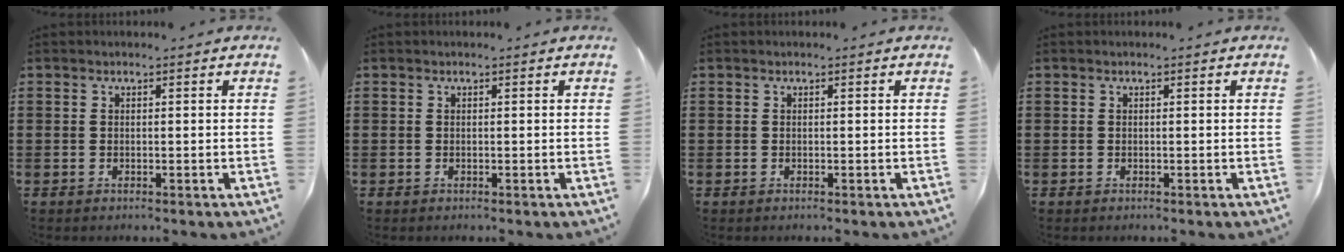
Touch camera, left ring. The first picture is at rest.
{"total": 0.0}
{"total": 0.0}
{"total": 0.0}